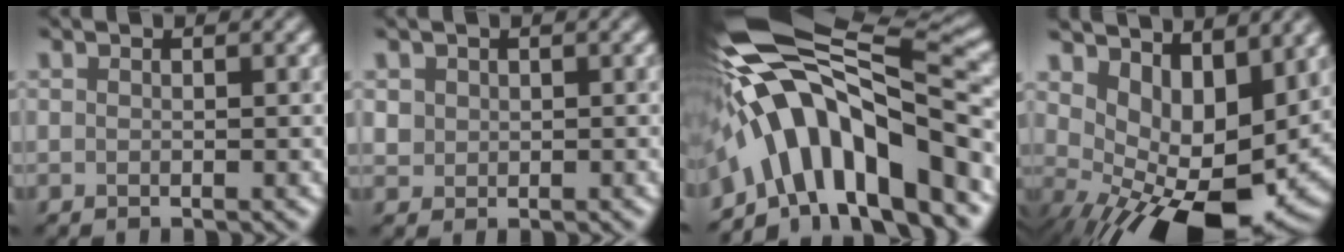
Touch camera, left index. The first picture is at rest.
{"total": 1.1, "force": [0.4, 1.0, 0.2], "torque": [-0.003, -0.004, 0.011]}
{"total": 13.5, "force": [-4.8, 4.9, 11.6], "torque": [-0.173, 0.023, -0.081]}
{"total": 12.7, "force": [0.9, 6.7, 10.7], "torque": [-0.140, -0.028, 0.039]}